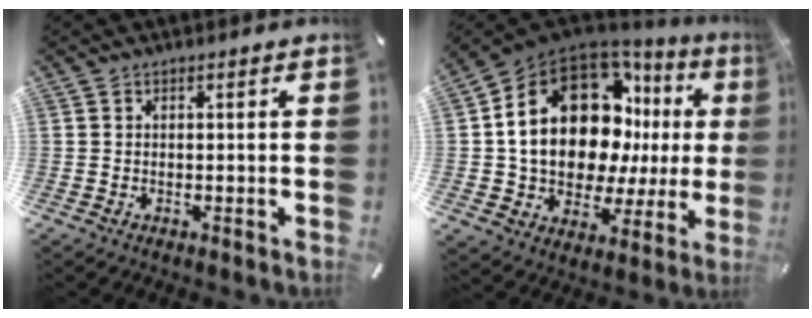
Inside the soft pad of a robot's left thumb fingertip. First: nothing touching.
{"total": 23.0, "force": [6.3, 14.7, 16.5], "torque": [-0.307, -0.049, 0.117]}